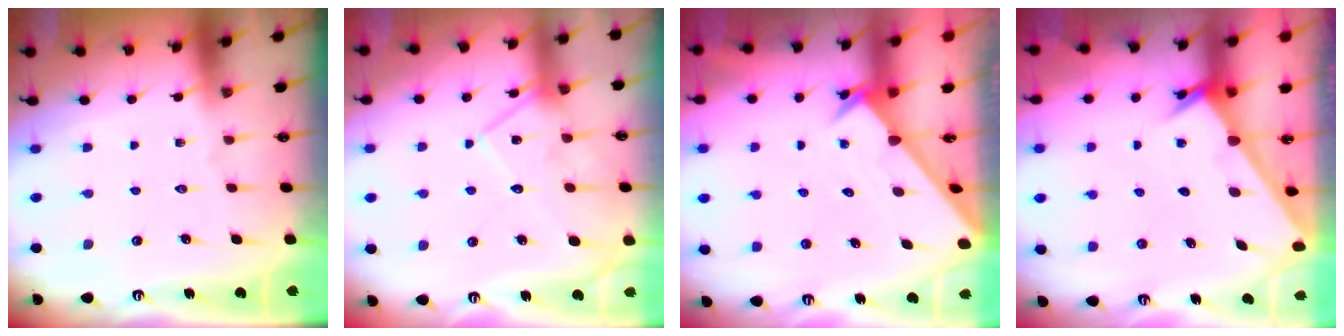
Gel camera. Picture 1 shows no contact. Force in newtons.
{"total": 13.5, "press": 13.5, "slide": 0.9}
{"total": 2.2, "press": 2.2, "slide": 0.1}
{"total": 2.6, "press": 2.6, "slide": 0.2}